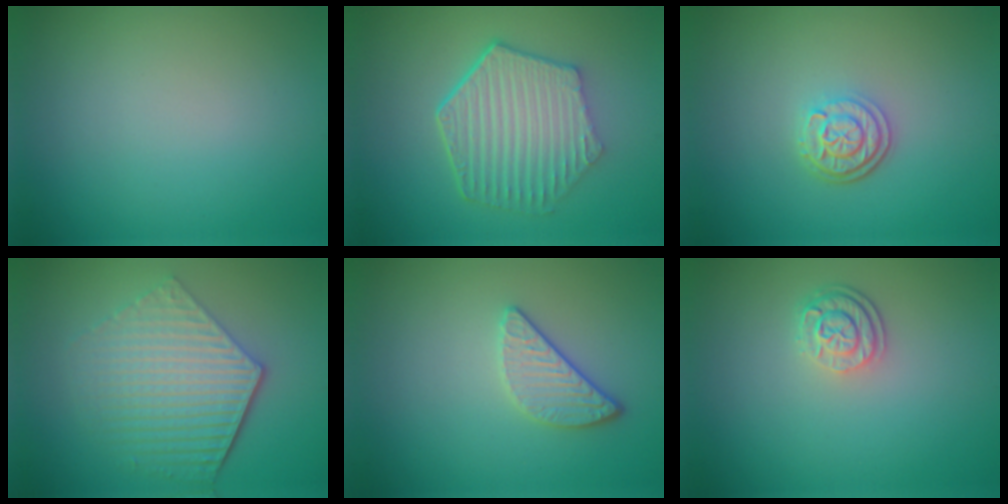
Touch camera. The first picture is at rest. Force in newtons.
{"total": 6.5, "press": 4.8, "slide": 4.3}
{"total": 2.9, "press": 2.4, "slide": 1.7}
{"total": 6.2, "press": 4.6, "slide": 4.2}
{"total": 2.4, "press": 2.1, "slide": 1.1}
{"total": 2.5, "press": 1.9, "slide": 1.6}